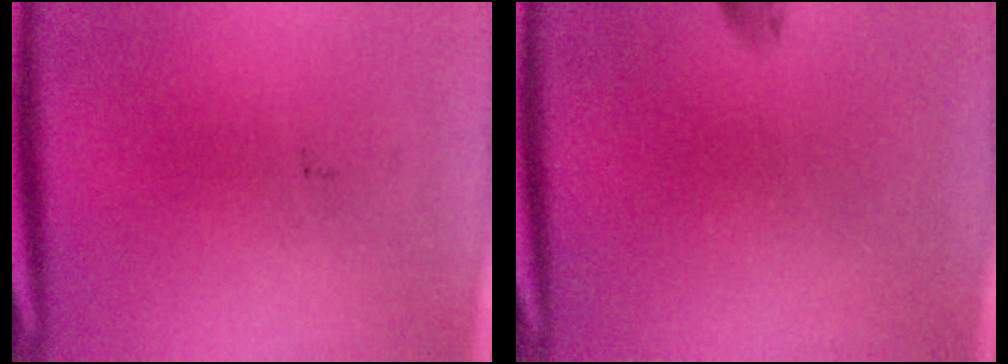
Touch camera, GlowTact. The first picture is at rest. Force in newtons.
{"total": 0.9}